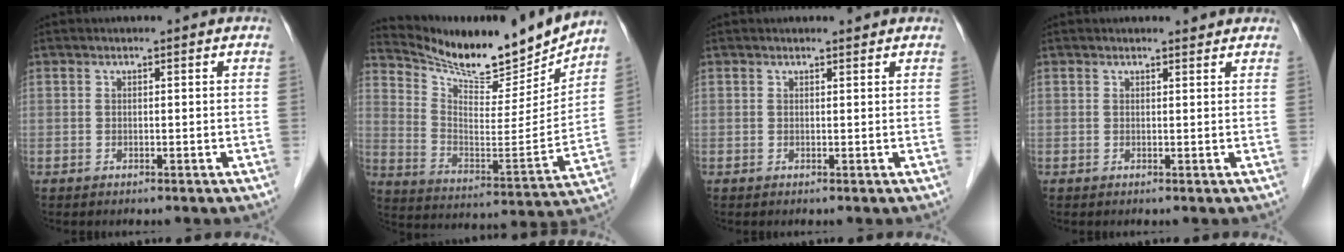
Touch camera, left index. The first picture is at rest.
{"total": 17.0, "force": [16.1, 2.5, 4.8], "torque": [-0.102, -0.043, 0.258]}
{"total": 1.2, "force": [1.2, 0.2, 0.1], "torque": [-0.014, 0.001, 0.014]}
{"total": 1.9, "force": [1.8, 0.4, 0.2], "torque": [-0.012, 0.001, 0.018]}